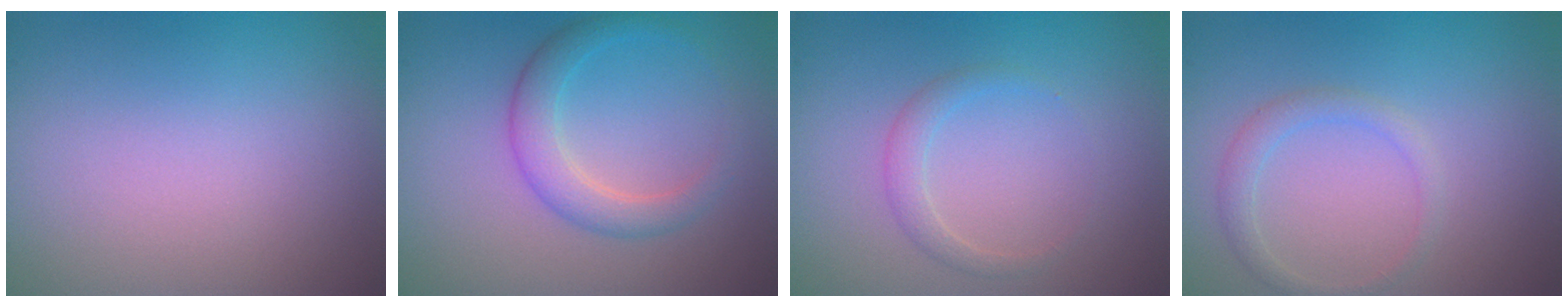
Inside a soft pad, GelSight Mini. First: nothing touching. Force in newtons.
{"total": 2.9, "press": 2.9, "slide": 0.1}
{"total": 1.4, "press": 1.4, "slide": 0.1}
{"total": 1.7, "press": 1.7, "slide": 0.1}